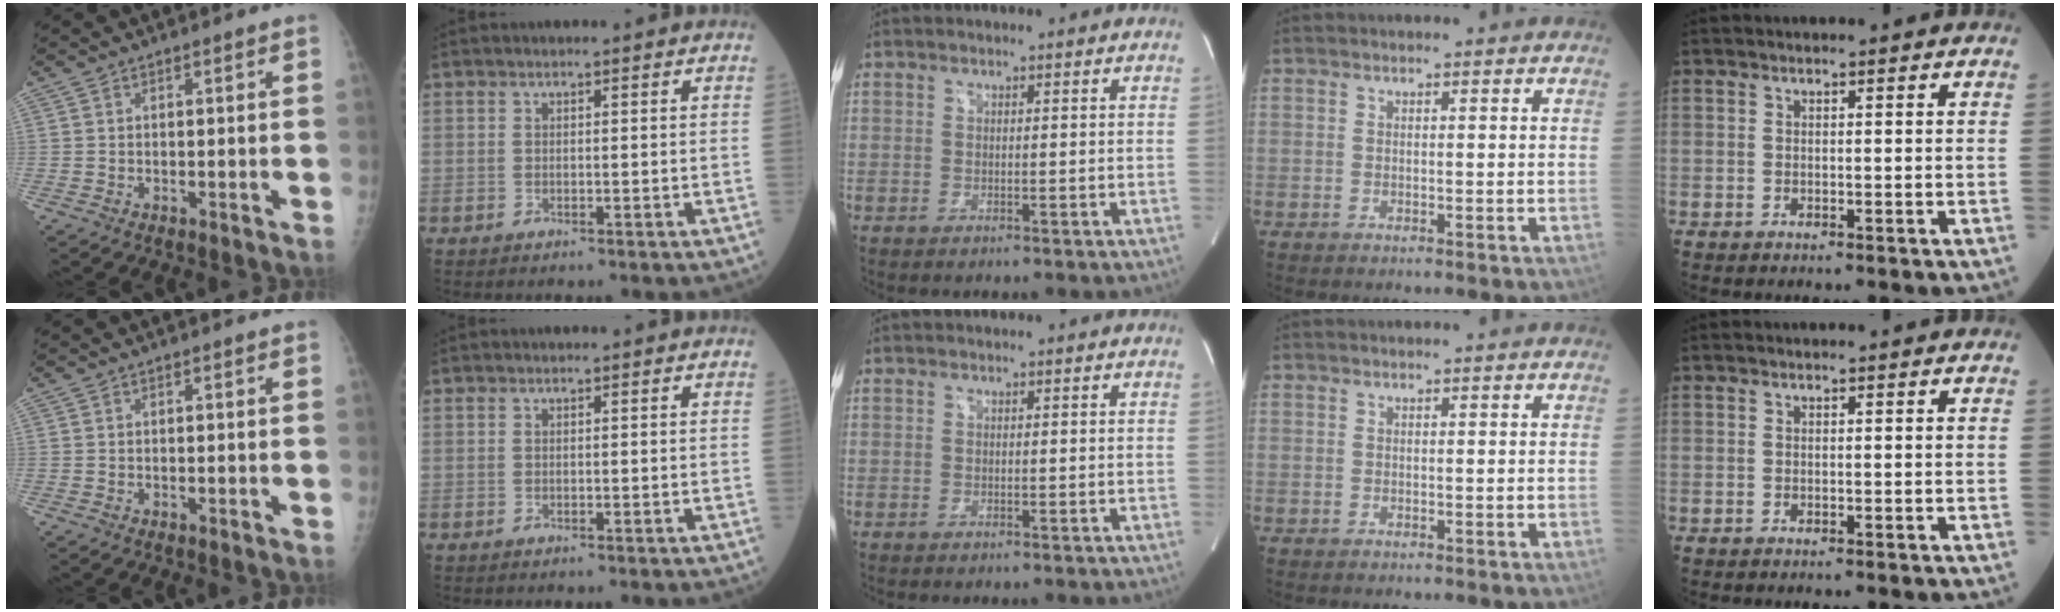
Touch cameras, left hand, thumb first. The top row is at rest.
{}